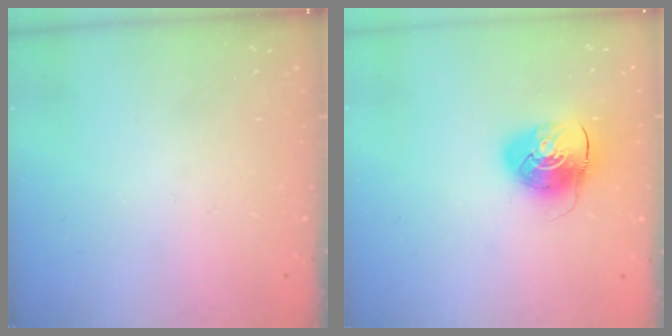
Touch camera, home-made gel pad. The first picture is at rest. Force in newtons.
{"total": 9.1, "press": 9.0, "slide": 0.8}